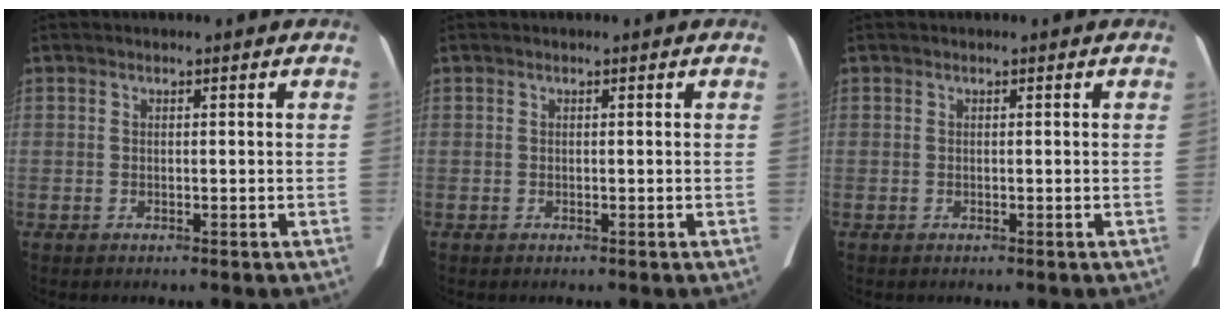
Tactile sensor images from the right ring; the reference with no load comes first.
{"total": 0.0}
{"total": 0.0}